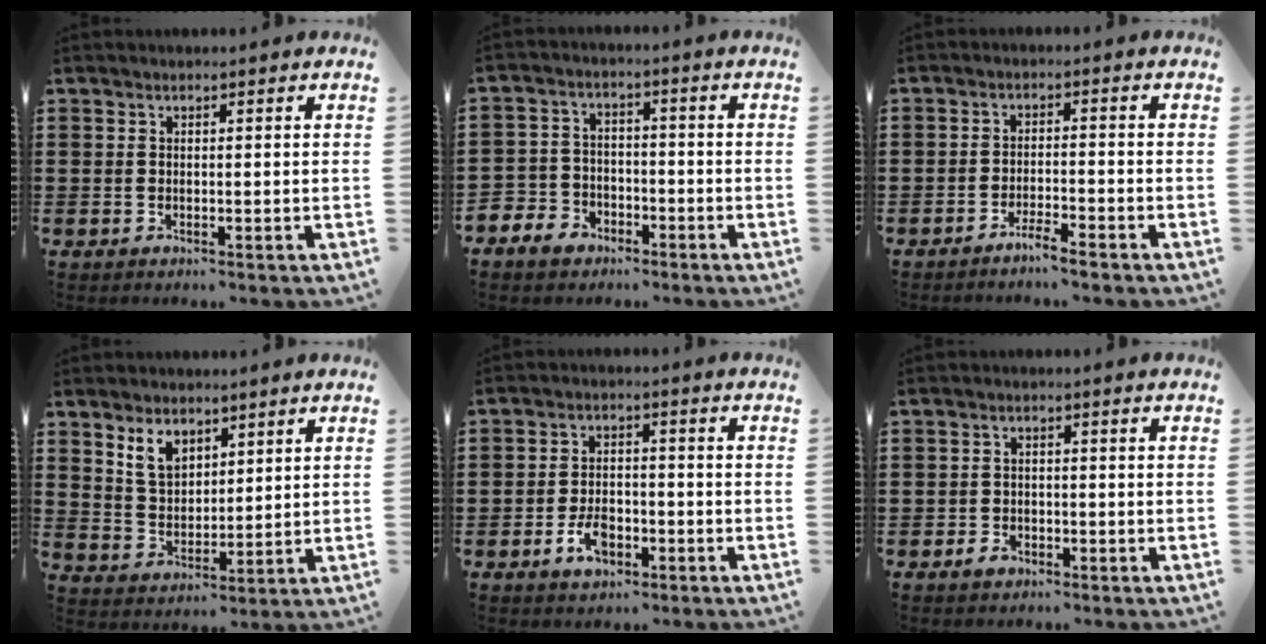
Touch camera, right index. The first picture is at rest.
{"total": 4.0, "force": [-3.0, 2.6, 0.4], "torque": [-0.032, 0.004, -0.066]}
{"total": 2.9, "force": [-2.7, -0.2, 1.1], "torque": [-0.019, 0.004, -0.053]}
{"total": 5.5, "force": [3.5, 3.4, 2.6], "torque": [-0.058, 0.008, 0.064]}
{"total": 4.9, "force": [-2.4, 2.8, 3.3], "torque": [-0.069, 0.003, -0.046]}
{"total": 1.8, "force": [-1.3, 1.0, 0.6], "torque": [-0.015, 0.001, -0.027]}